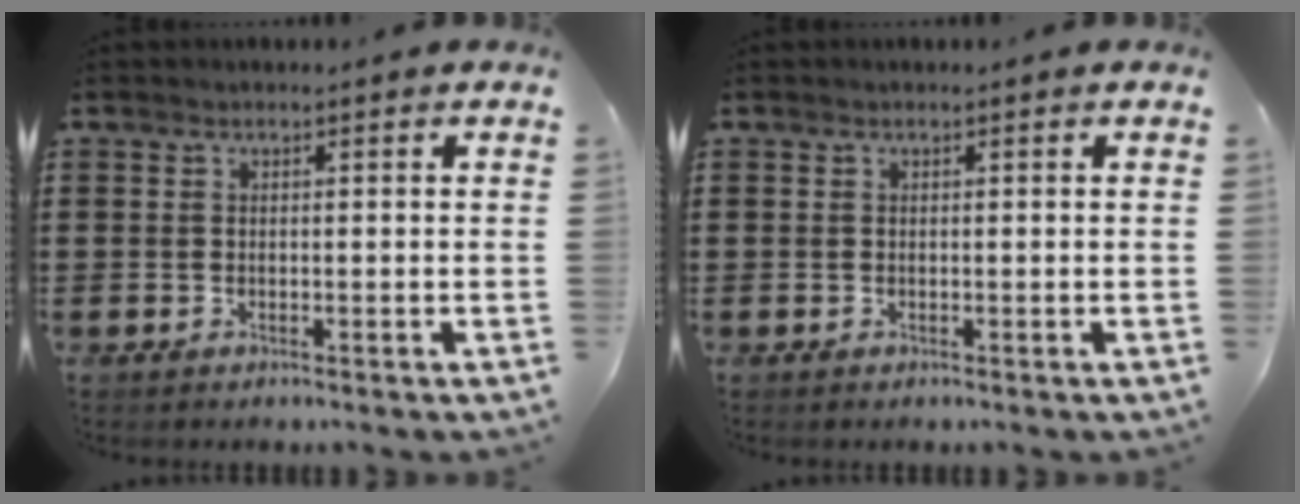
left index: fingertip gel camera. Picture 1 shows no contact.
{"total": 0.0}